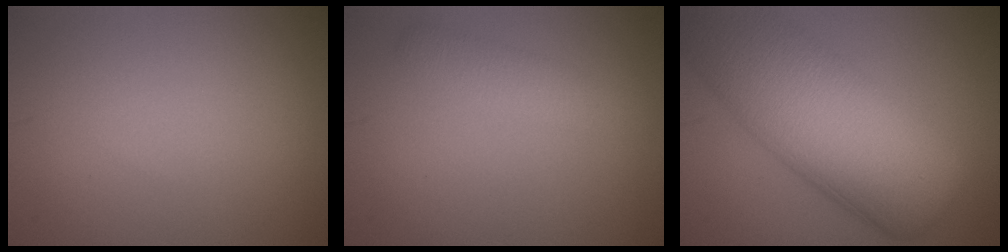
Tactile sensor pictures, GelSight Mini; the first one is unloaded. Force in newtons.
{"total": 2.4, "press": 2.3, "slide": 0.1}
{"total": 14.4, "press": 14.4, "slide": 0.6}